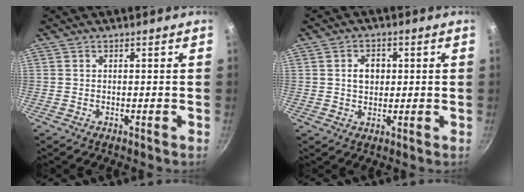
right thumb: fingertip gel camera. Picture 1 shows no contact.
{"total": 4.5, "force": [0.6, 3.4, 2.8], "torque": [-0.026, 0.005, 0.009]}